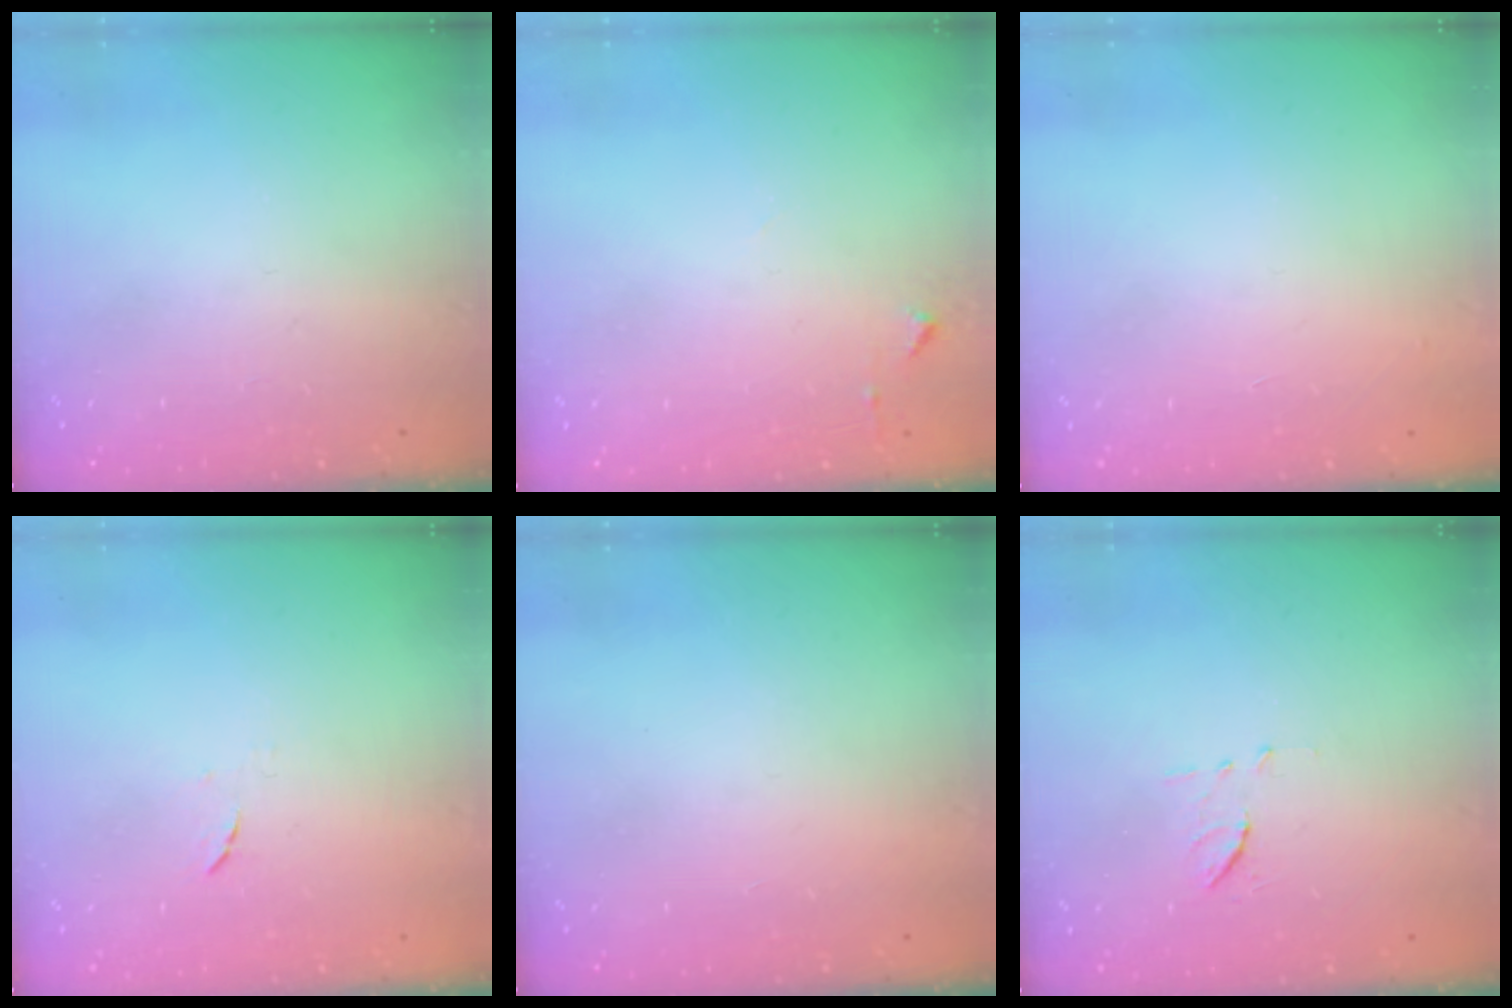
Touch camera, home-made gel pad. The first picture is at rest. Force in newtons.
{"total": 5.1, "press": 5.1, "slide": 0.6}
{"total": 2.9, "press": 2.9, "slide": 0.1}
{"total": 4.3, "press": 4.2, "slide": 0.6}
{"total": 1.5, "press": 1.5, "slide": 0.1}
{"total": 6.8, "press": 6.6, "slide": 1.8}